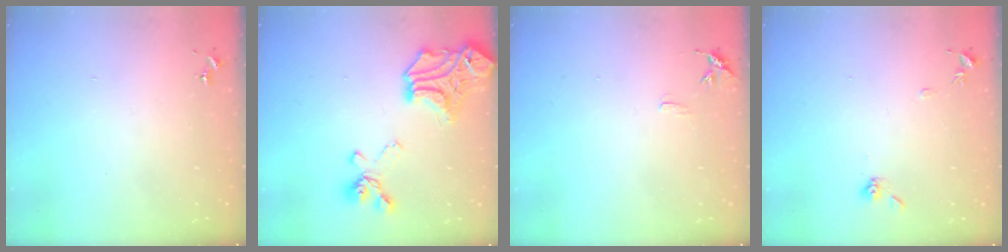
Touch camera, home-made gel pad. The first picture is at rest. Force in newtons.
{"total": 19.7, "press": 19.7, "slide": 1.0}
{"total": 6.4, "press": 6.4, "slide": 0.5}
{"total": 6.4, "press": 6.3, "slide": 0.9}